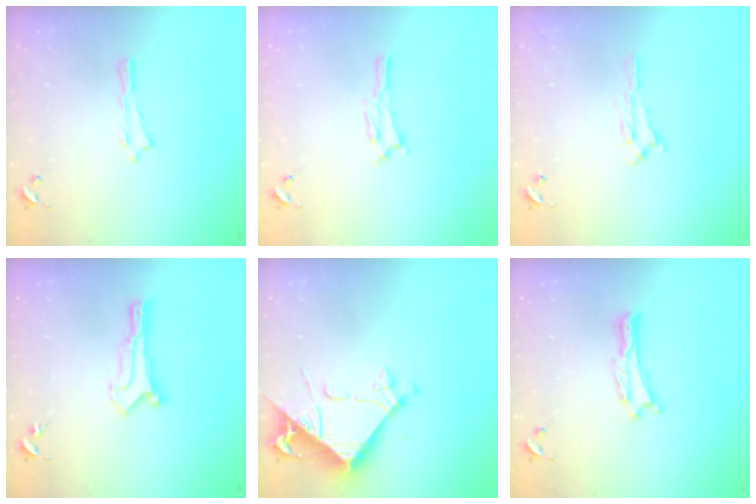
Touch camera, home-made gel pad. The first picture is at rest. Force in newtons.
{"total": 1.2, "press": 1.2, "slide": 0.2}
{"total": 0.7, "press": 0.7, "slide": 0.2}
{"total": 0.6, "press": 0.6, "slide": 0.0}
{"total": 8.7, "press": 8.6, "slide": 1.1}
{"total": 0.0}